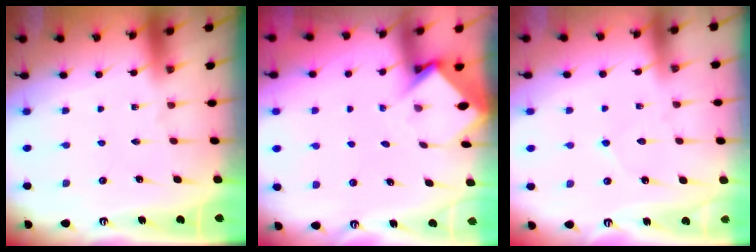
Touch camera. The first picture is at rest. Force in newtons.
{"total": 3.7, "press": 3.7, "slide": 0.3}
{"total": 3.5, "press": 3.5, "slide": 0.3}